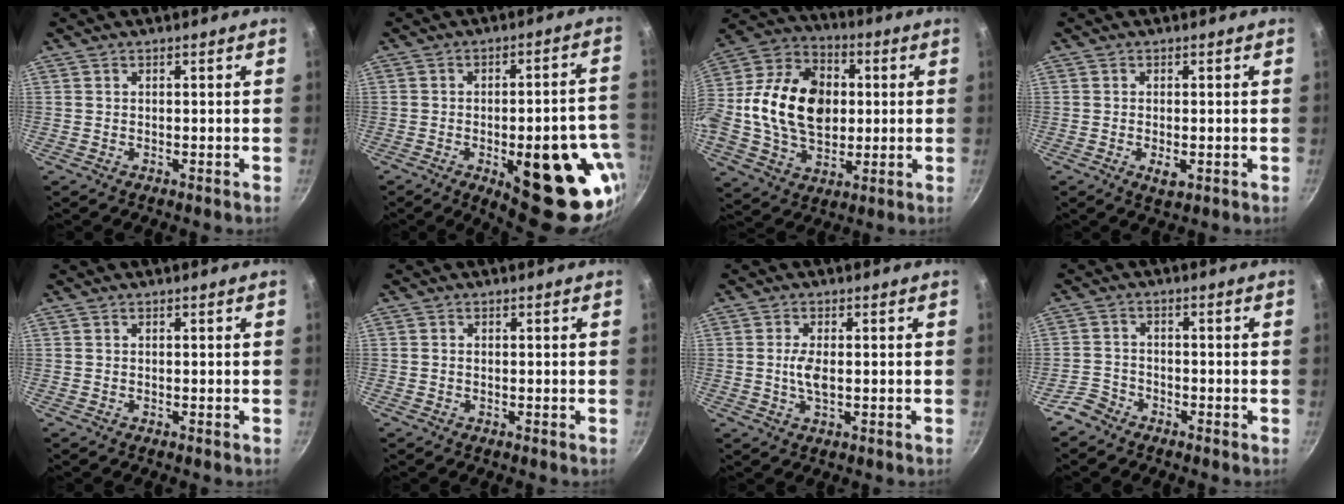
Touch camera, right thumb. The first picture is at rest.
{"total": 24.5, "force": [-8.2, 9.8, 20.9], "torque": [-0.195, 0.017, -0.093]}
{"total": 22.4, "force": [1.1, 15.9, 15.6], "torque": [-0.258, 0.026, 0.013]}
{"total": 2.6, "force": [-0.7, 1.3, 2.2], "torque": [-0.037, -0.007, -0.009]}
{"total": 0.0}
{"total": 0.6, "force": [0.0, 0.5, 0.3], "torque": [-0.005, 0.003, -0.001]}
{"total": 3.7, "force": [-0.1, 1.5, 3.4], "torque": [-0.073, -0.001, -0.002]}
{"total": 3.5, "force": [-2.9, 2.0, 0.6], "torque": [-0.011, 0.031, -0.058]}